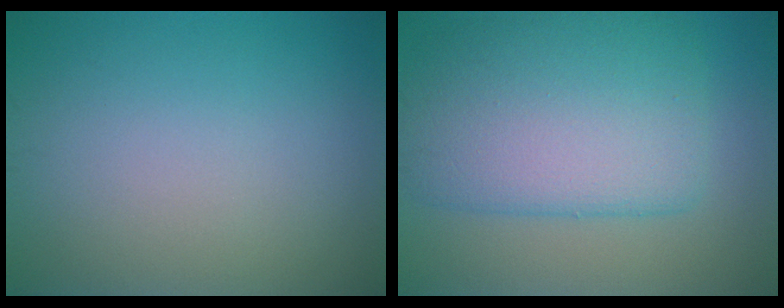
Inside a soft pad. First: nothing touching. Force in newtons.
{"total": 9.0, "press": 9.0, "slide": 0.3}